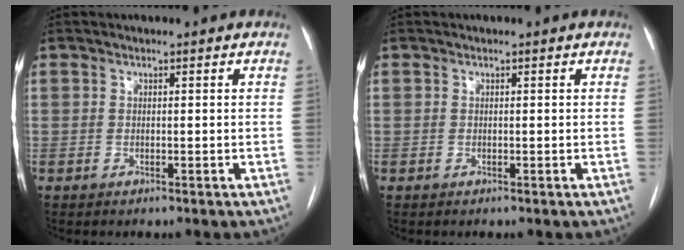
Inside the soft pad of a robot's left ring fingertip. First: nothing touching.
{"total": 0.0}